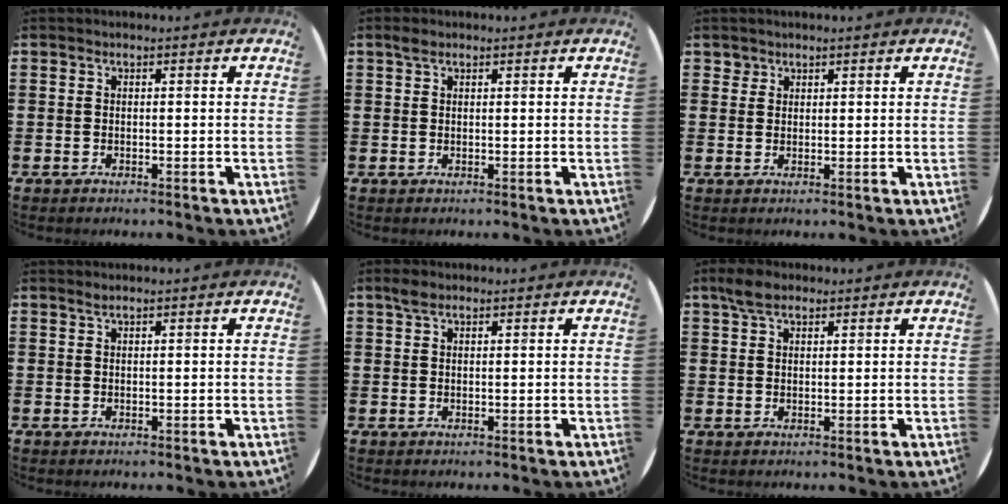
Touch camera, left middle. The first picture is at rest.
{"total": 1.2, "force": [0.9, 0.7, 0.4], "torque": [-0.002, 0.002, 0.015]}
{"total": 1.5, "force": [1.2, 0.7, 0.0], "torque": [0.006, -0.001, 0.024]}
{"total": 0.6, "force": [0.5, -0.1, 0.3], "torque": [-0.005, -0.001, 0.010]}
{"total": 1.9, "force": [1.4, 1.0, 0.7], "torque": [-0.009, 0.002, 0.025]}
{"total": 3.2, "force": [2.5, 1.6, 1.3], "torque": [-0.021, 0.005, 0.045]}